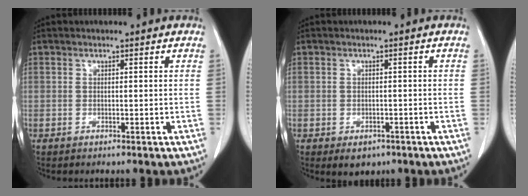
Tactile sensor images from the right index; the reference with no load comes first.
{"total": 3.0, "force": [-1.7, 2.0, 1.3], "torque": [-0.011, 0.000, -0.013]}